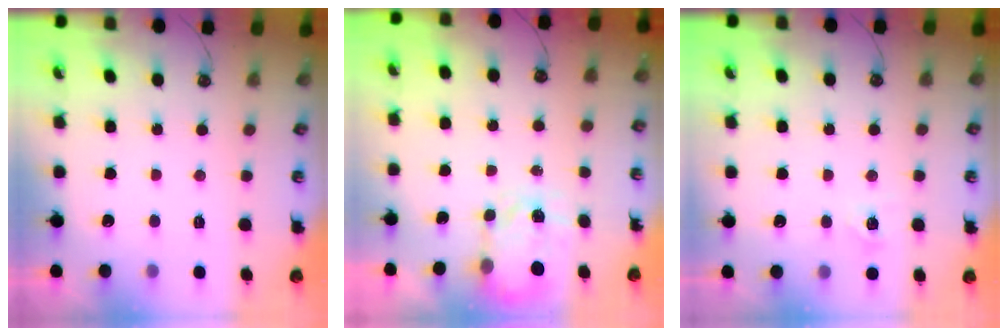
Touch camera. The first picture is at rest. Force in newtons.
{"total": 4.1, "press": 4.1, "slide": 0.5}
{"total": 6.6, "press": 6.6, "slide": 0.3}